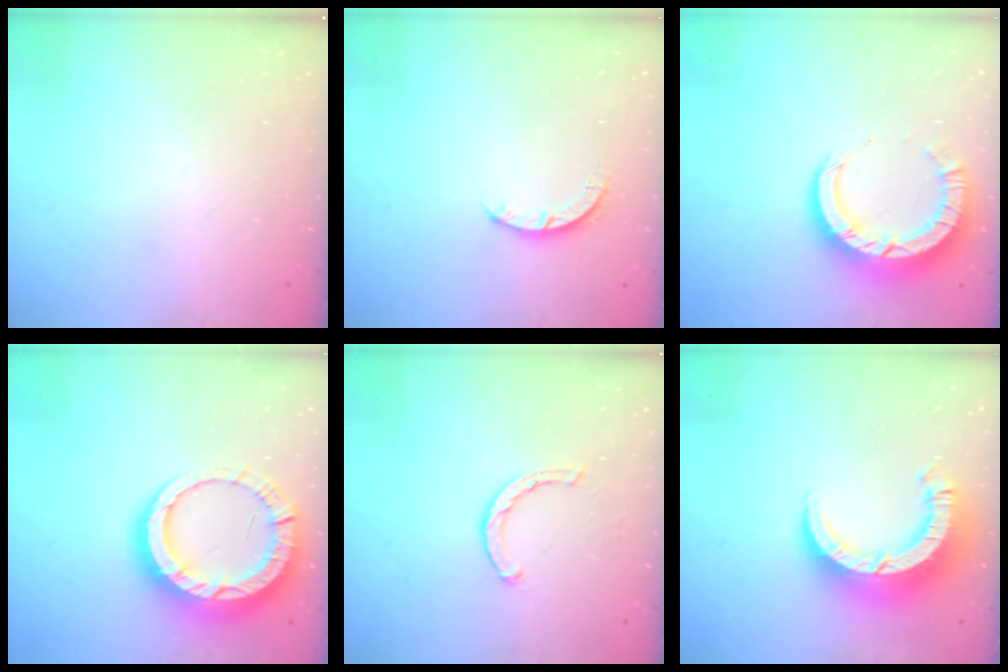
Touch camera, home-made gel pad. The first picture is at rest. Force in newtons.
{"total": 2.7, "press": 2.7, "slide": 0.4}
{"total": 9.6, "press": 9.5, "slide": 1.1}
{"total": 15.9, "press": 15.9, "slide": 1.5}
{"total": 2.1, "press": 2.1, "slide": 0.1}
{"total": 12.6, "press": 12.6, "slide": 1.4}